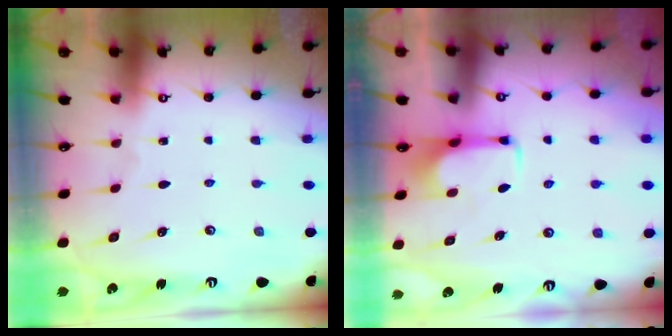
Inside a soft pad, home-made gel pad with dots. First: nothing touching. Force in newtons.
{"total": 1.9, "press": 1.8, "slide": 0.4}